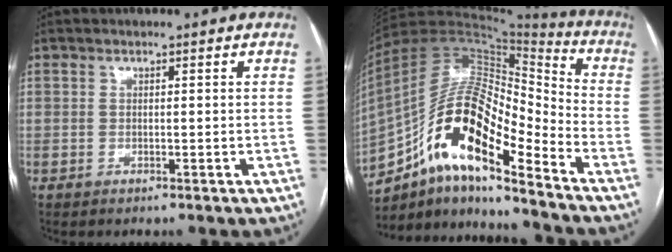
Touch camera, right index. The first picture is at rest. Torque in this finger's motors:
{"motor_torque": [1.53, -0.61, 0.89, 0.17]}